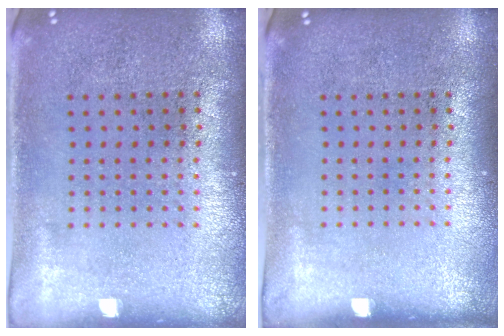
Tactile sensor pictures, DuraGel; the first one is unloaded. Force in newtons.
{"total": 0.0}